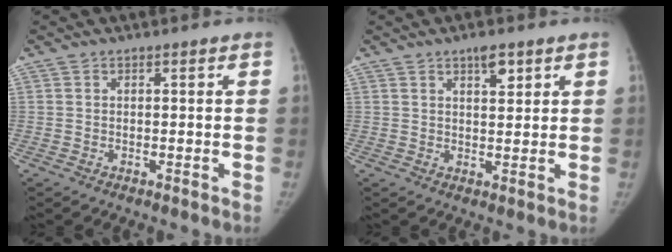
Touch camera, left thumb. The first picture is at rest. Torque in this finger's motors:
{"motor_torque": [0.59, 0.21, 0.28, -0.45, 0.00]}